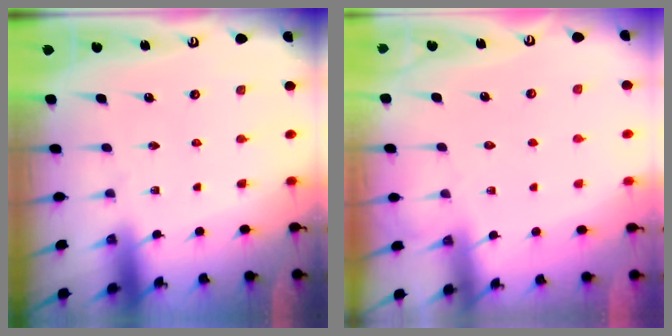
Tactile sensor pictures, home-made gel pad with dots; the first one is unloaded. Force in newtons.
{"total": 2.9, "press": 2.8, "slide": 0.4}